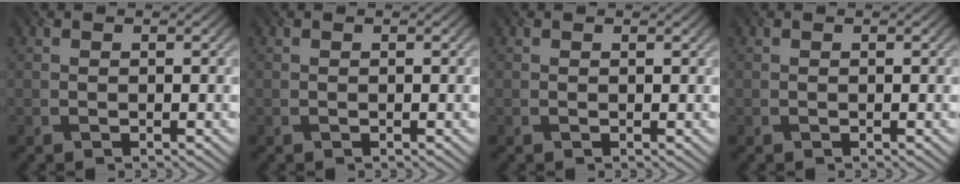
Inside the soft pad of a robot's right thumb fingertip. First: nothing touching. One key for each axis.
{"total": 0.0}
{"total": 0.0}
{"total": 0.0}